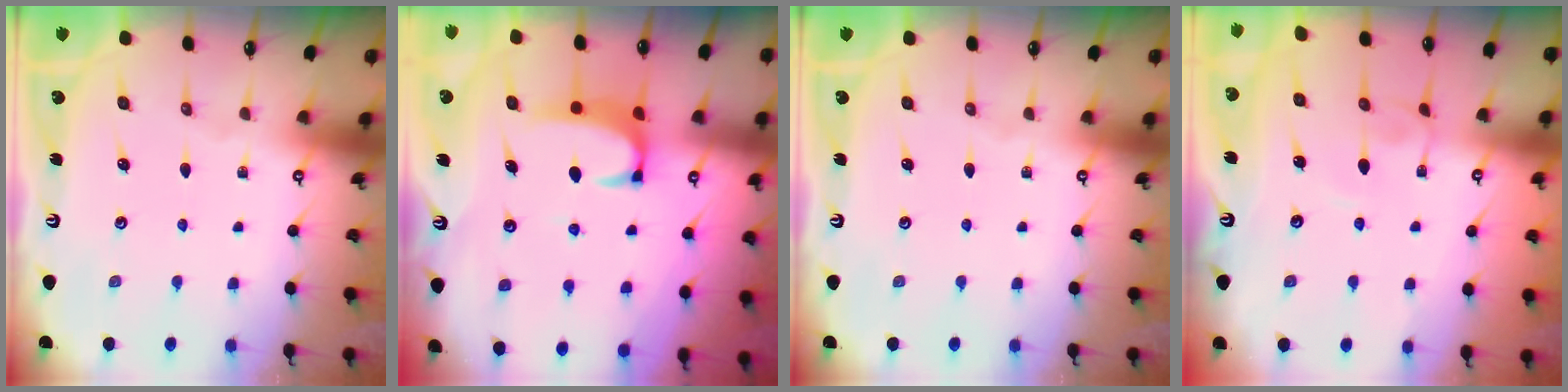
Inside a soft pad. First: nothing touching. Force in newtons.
{"total": 2.0, "press": 2.0, "slide": 0.3}
{"total": 0.0}
{"total": 3.6, "press": 3.6, "slide": 0.1}